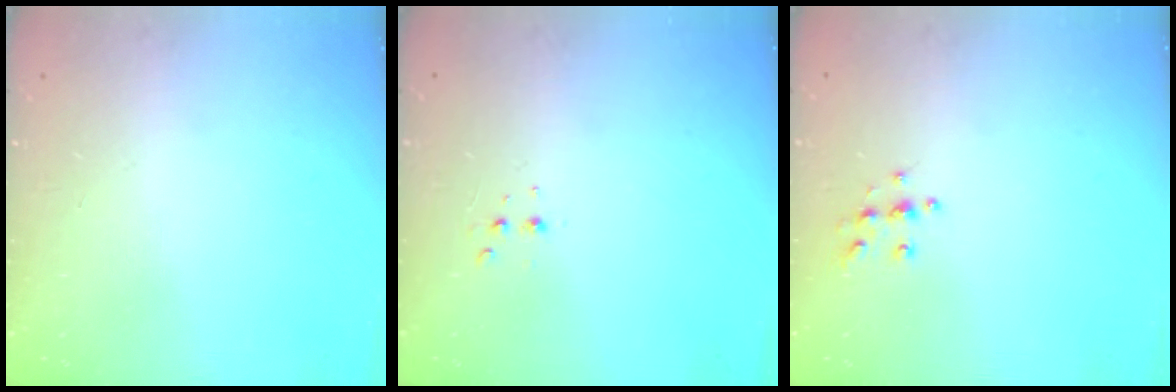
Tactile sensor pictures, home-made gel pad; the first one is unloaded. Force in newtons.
{"total": 3.1, "press": 3.0, "slide": 0.6}
{"total": 5.3, "press": 5.2, "slide": 0.2}